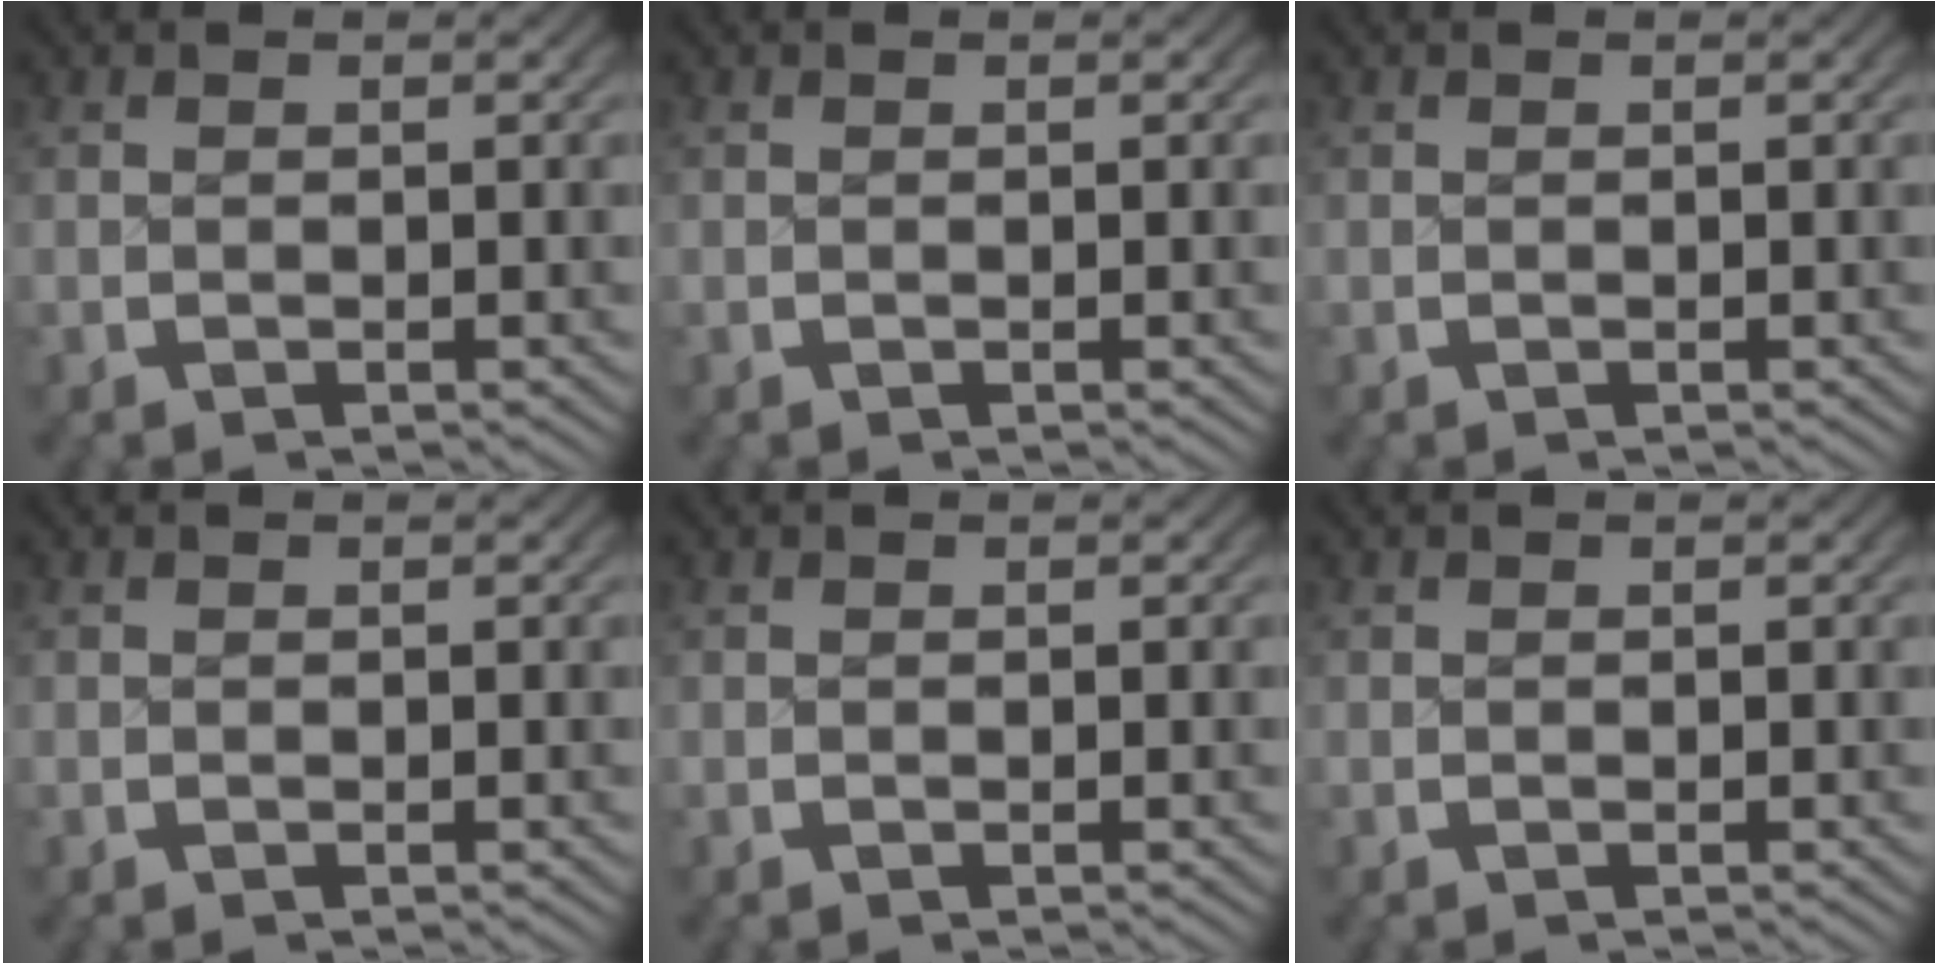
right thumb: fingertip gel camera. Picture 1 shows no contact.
{"total": 0.0}
{"total": 0.0}
{"total": 0.0}
{"total": 0.0}
{"total": 0.0}